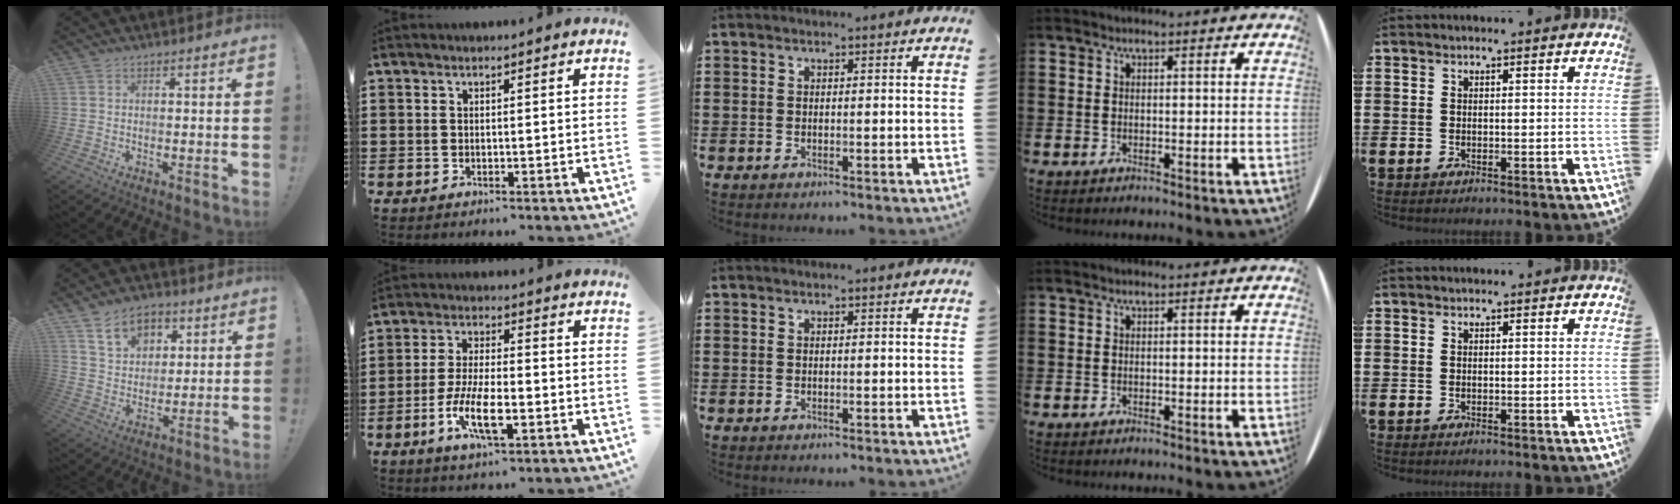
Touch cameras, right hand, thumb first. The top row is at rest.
{"thumb": {"total": 11.5, "force": [6.0, 8.1, 5.4], "torque": [-0.081, -0.023, 0.115]}, "index": {"total": 8.5, "force": [-3.3, 2.7, 7.4], "torque": [-0.165, -0.014, -0.064]}}